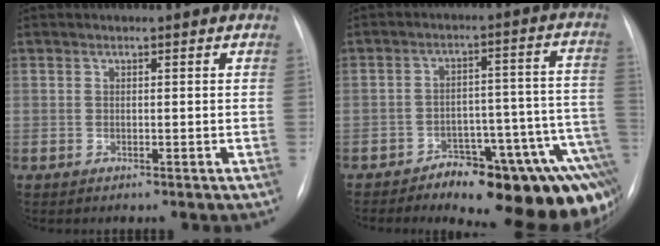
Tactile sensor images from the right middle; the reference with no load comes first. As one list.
[{"total": 21.0, "force": [-15.3, 6.0, 13.1], "torque": [-0.053, 0.043, -0.192]}]